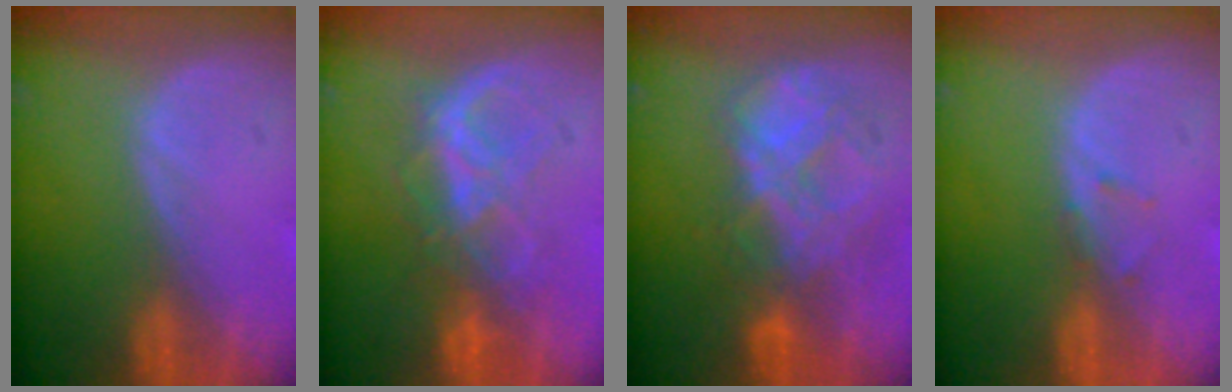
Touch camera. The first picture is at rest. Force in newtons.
{"total": 6.6, "press": 6.6, "slide": 0.4}
{"total": 8.6, "press": 7.5, "slide": 4.1}
{"total": 1.1, "press": 1.0, "slide": 0.2}